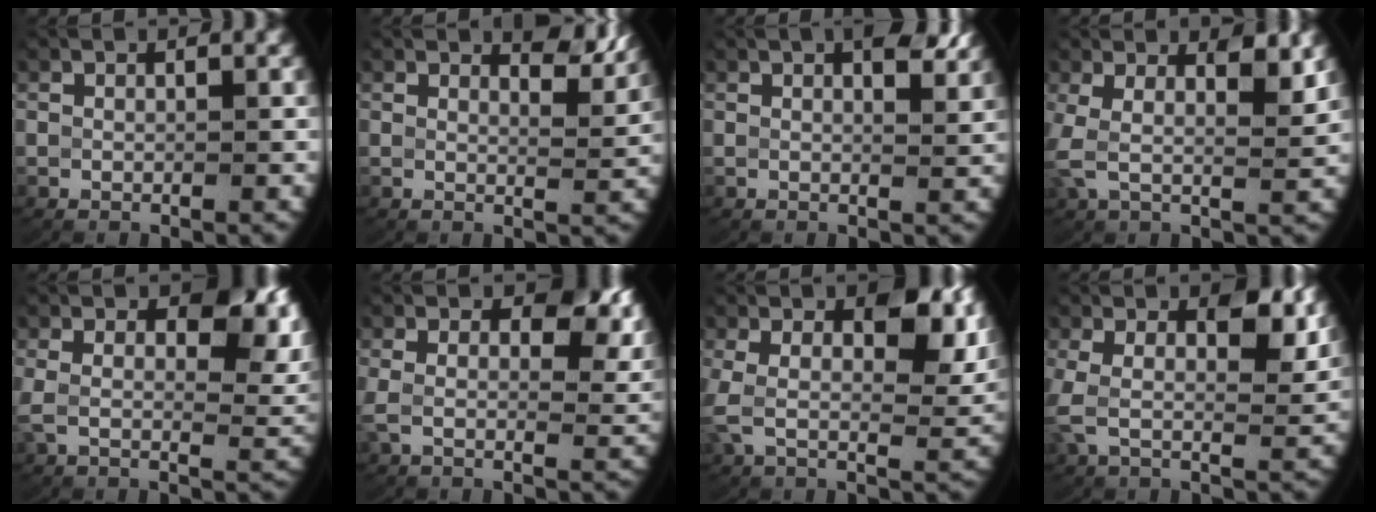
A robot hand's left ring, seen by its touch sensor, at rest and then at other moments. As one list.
[{"total": 3.5, "force": [2.9, 0.4, 1.9], "torque": [-0.029, -0.009, 0.046]}, {"total": 3.0, "force": [1.9, 0.5, 2.3], "torque": [-0.038, -0.007, 0.029]}, {"total": 3.8, "force": [1.4, 1.9, 3.1], "torque": [-0.075, -0.015, 0.026]}, {"total": 5.9, "force": [2.4, 2.6, 4.7], "torque": [-0.066, -0.008, 0.036]}, {"total": 5.1, "force": [2.3, 2.1, 4.0], "torque": [-0.060, -0.008, 0.034]}, {"total": 6.1, "force": [2.1, 3.2, 4.7], "torque": [-0.091, -0.012, 0.033]}, {"total": 4.9, "force": [1.7, 2.5, 3.8], "torque": [-0.082, -0.013, 0.027]}]